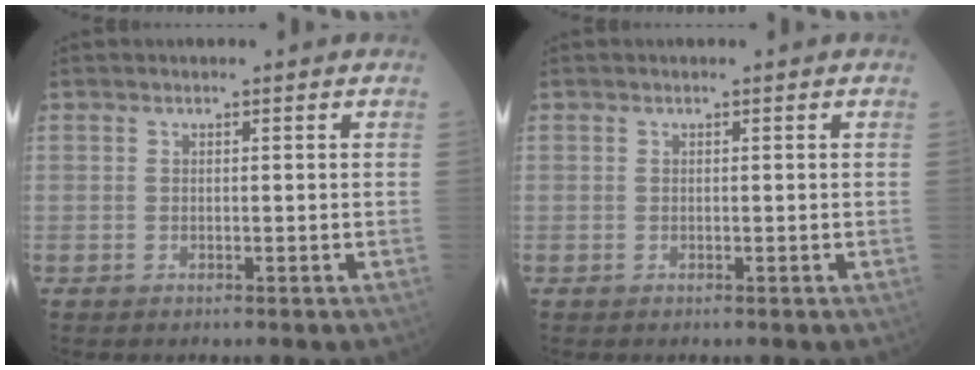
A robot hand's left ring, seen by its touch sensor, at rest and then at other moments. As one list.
[{"total": 0.0}]